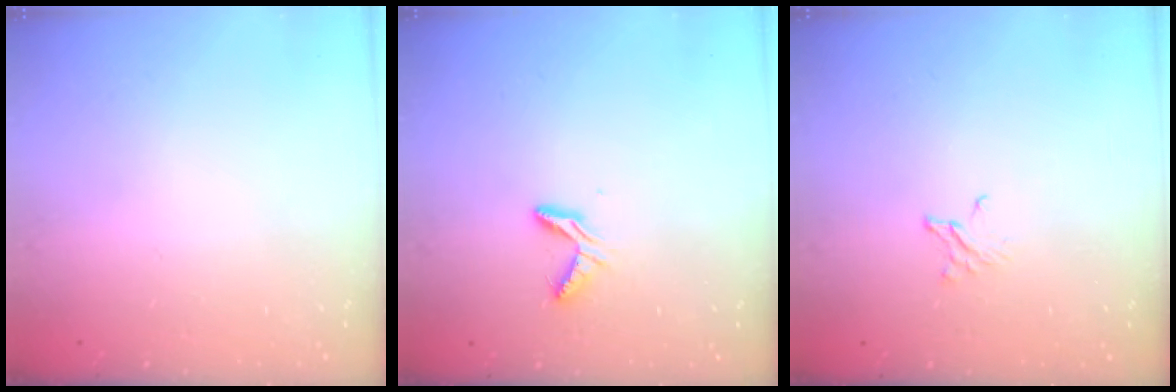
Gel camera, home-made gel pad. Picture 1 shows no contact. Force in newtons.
{"total": 5.0, "press": 5.0, "slide": 0.3}
{"total": 2.0, "press": 2.0, "slide": 0.2}